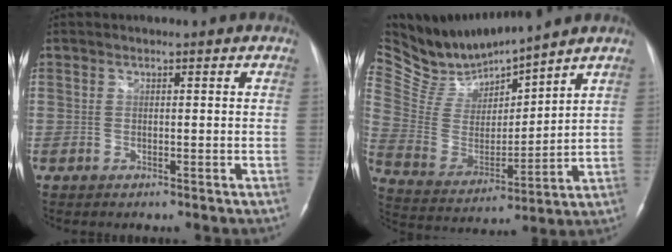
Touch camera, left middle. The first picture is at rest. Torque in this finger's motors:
{"motor_torque": [0.06, -0.64, -0.27, -0.07]}